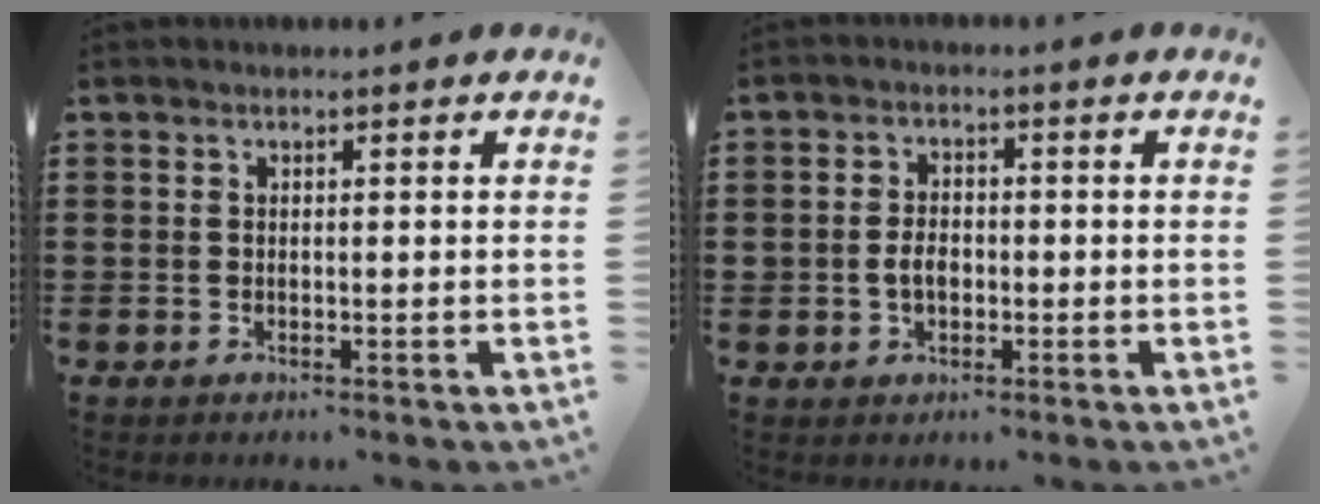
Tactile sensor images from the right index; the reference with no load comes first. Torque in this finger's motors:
{"motor_torque": [-0.03, 0.11, -0.01, 0.00]}